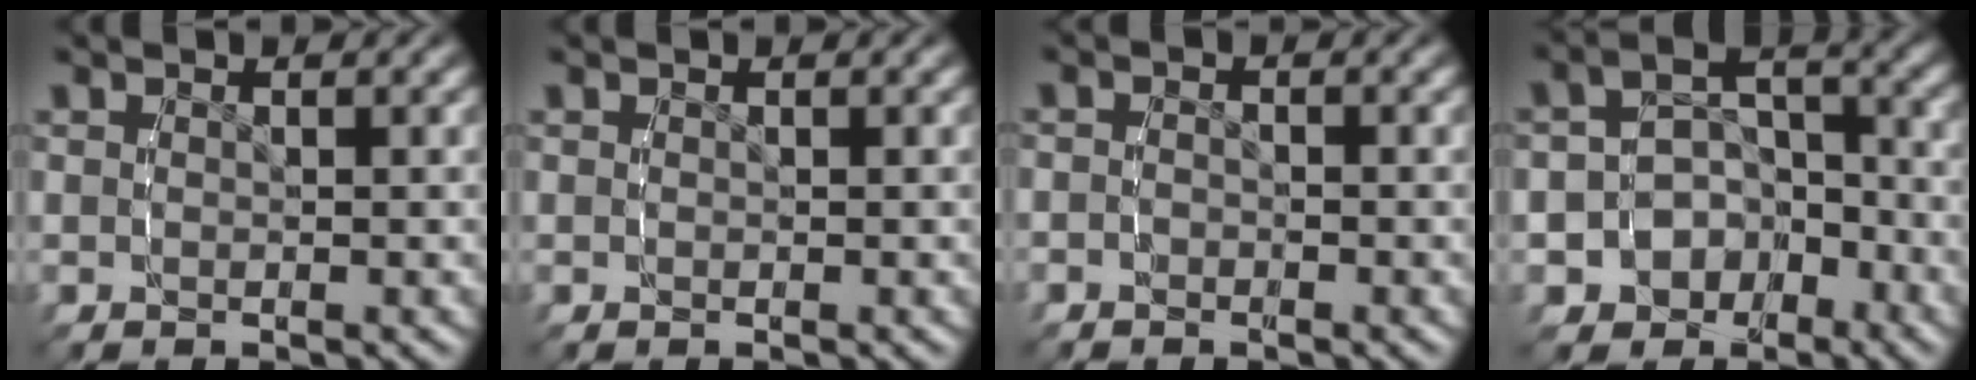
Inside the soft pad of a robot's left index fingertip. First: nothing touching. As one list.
[{"total": 0.0}, {"total": 1.5, "force": [-1.4, 0.5, 0.1], "torque": [-0.011, -0.010, -0.026]}, {"total": 10.5, "force": [-4.0, 8.9, 3.8], "torque": [-0.078, -0.045, -0.074]}]